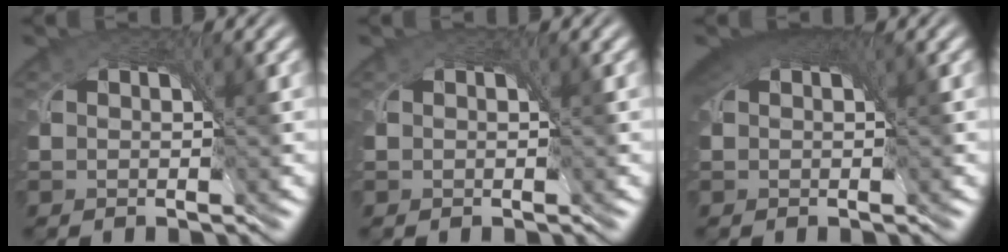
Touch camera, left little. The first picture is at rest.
{"total": 0.0}
{"total": 6.2, "force": [3.6, 2.9, 4.1], "torque": [-0.069, 0.022, 0.042]}